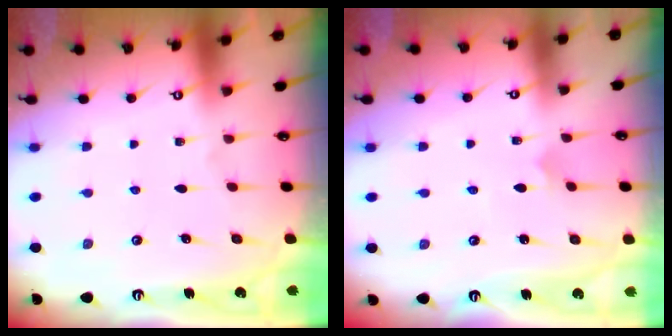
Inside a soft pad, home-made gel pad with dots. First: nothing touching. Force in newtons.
{"total": 2.7, "press": 2.7, "slide": 0.1}